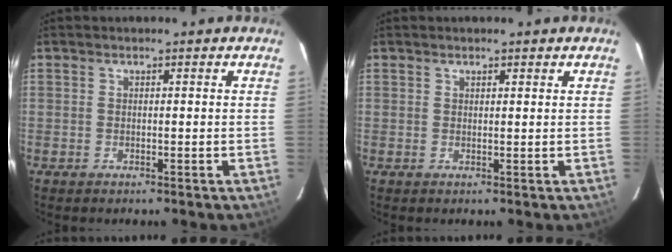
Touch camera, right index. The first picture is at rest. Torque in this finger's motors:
{"motor_torque": [-0.17, -0.01, -0.03, -0.01]}